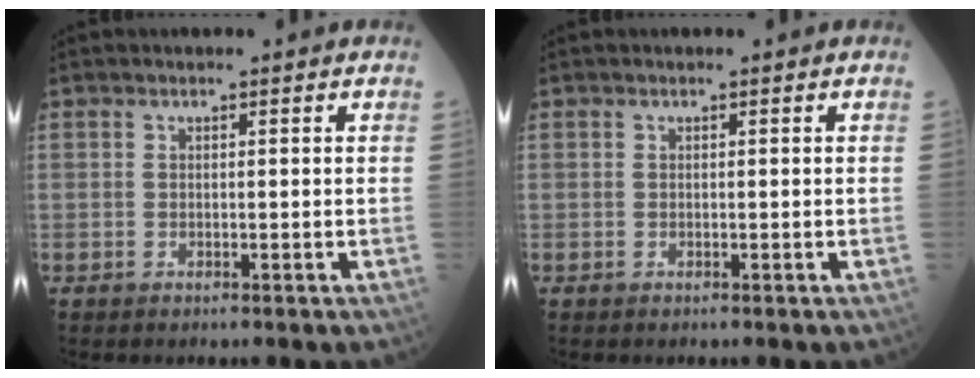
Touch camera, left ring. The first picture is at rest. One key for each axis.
{"total": 0.0}